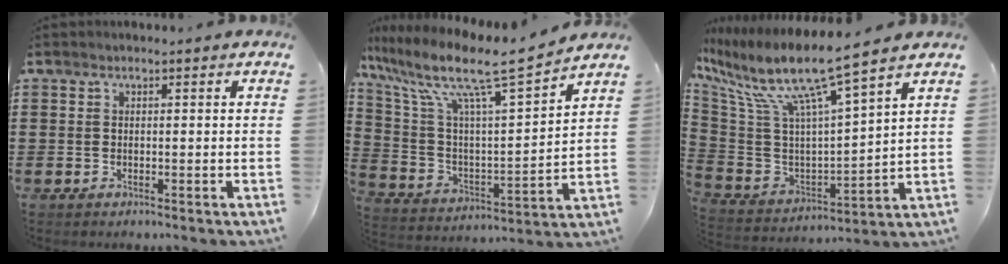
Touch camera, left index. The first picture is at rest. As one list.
[{"total": 11.3, "force": [8.6, 1.2, 7.2], "torque": [-0.174, -0.057, 0.134]}, {"total": 11.2, "force": [7.9, 0.7, 7.9], "torque": [-0.181, -0.058, 0.126]}]